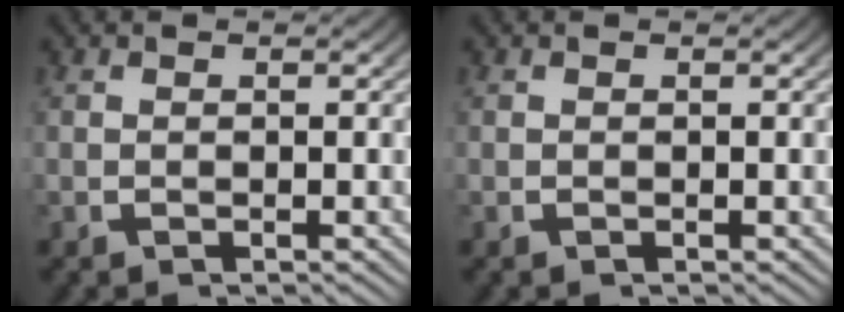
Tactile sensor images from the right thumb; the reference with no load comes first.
{"total": 0.0}